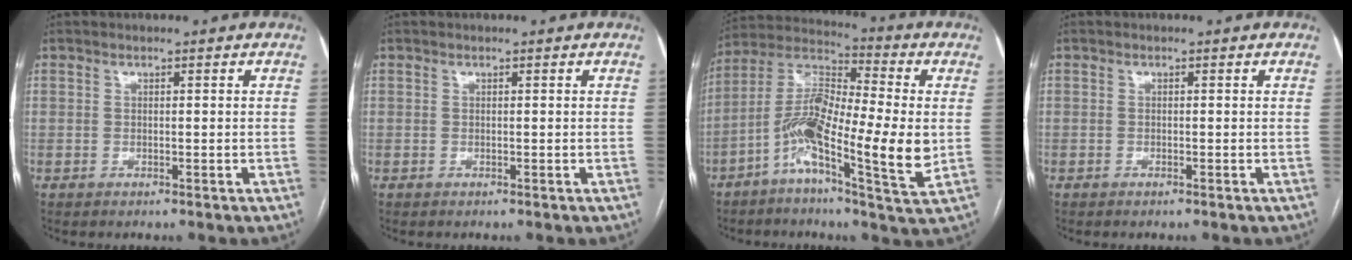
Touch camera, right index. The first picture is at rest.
{"total": 0.0}
{"total": 15.5, "force": [-3.3, 2.6, 14.9], "torque": [-0.289, 0.008, -0.069]}
{"total": 0.0}